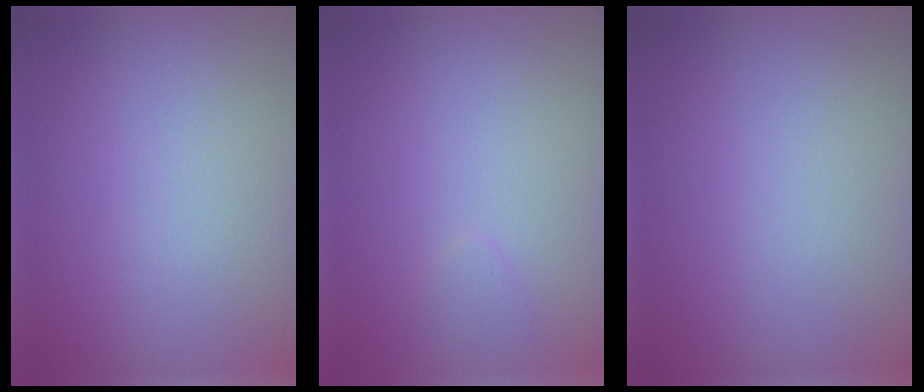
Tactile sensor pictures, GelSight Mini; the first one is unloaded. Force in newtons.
{"total": 0.6, "press": 0.6, "slide": 0.1}
{"total": 0.0}